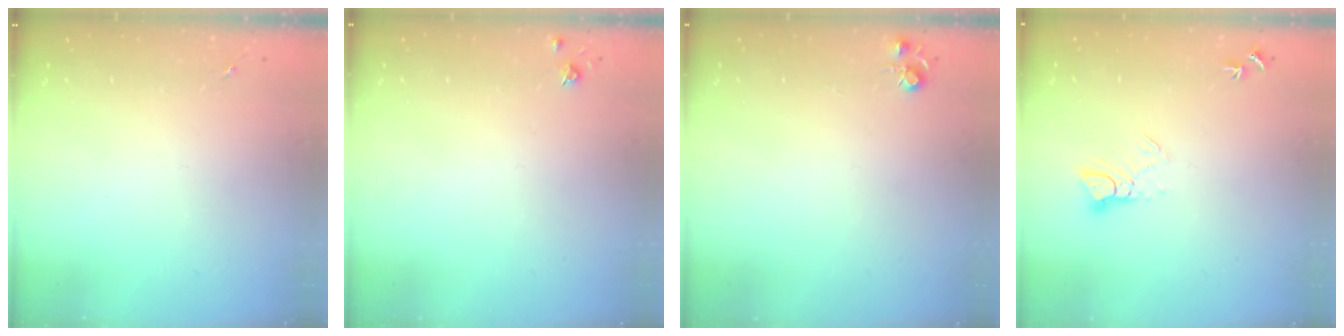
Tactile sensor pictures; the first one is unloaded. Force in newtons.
{"total": 3.8, "press": 3.8, "slide": 0.5}
{"total": 5.1, "press": 5.0, "slide": 0.5}
{"total": 4.9, "press": 4.8, "slide": 0.3}